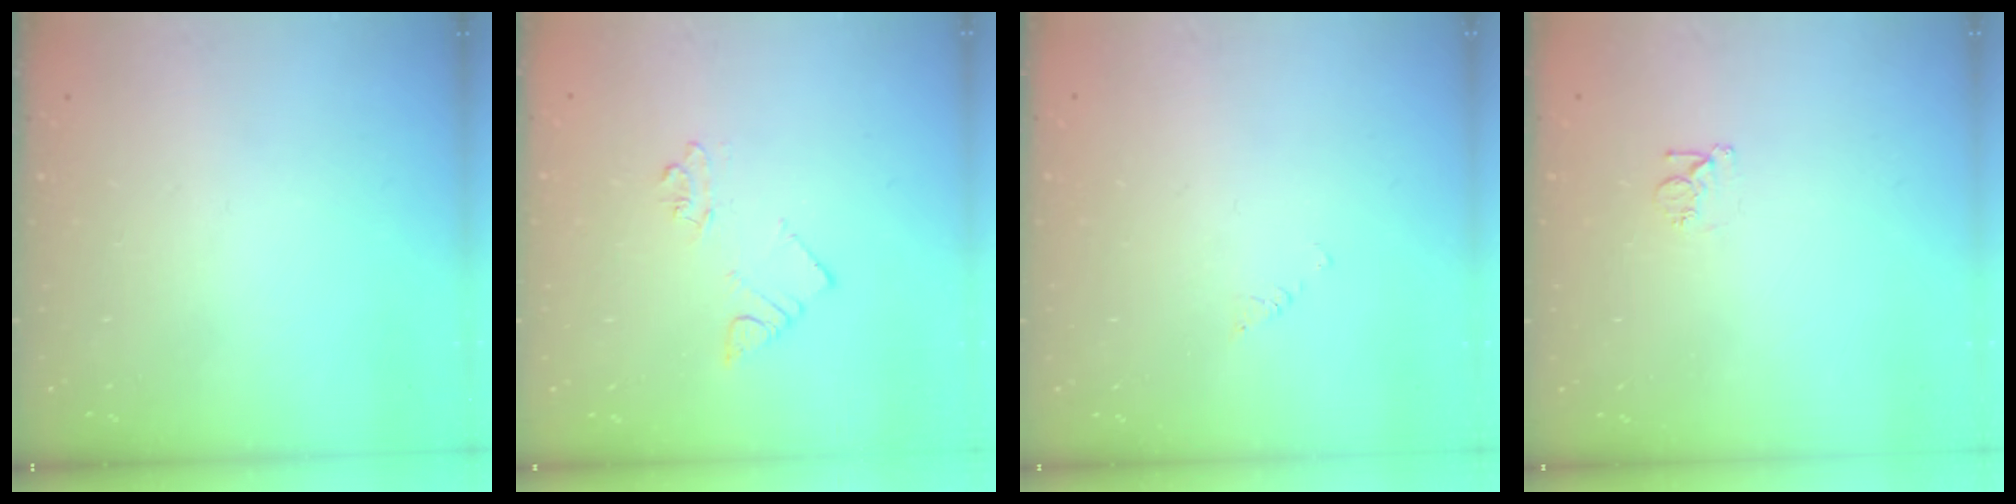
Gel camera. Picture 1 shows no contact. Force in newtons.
{"total": 3.2, "press": 3.2, "slide": 0.3}
{"total": 2.0, "press": 2.0, "slide": 0.3}
{"total": 4.9, "press": 4.9, "slide": 0.3}